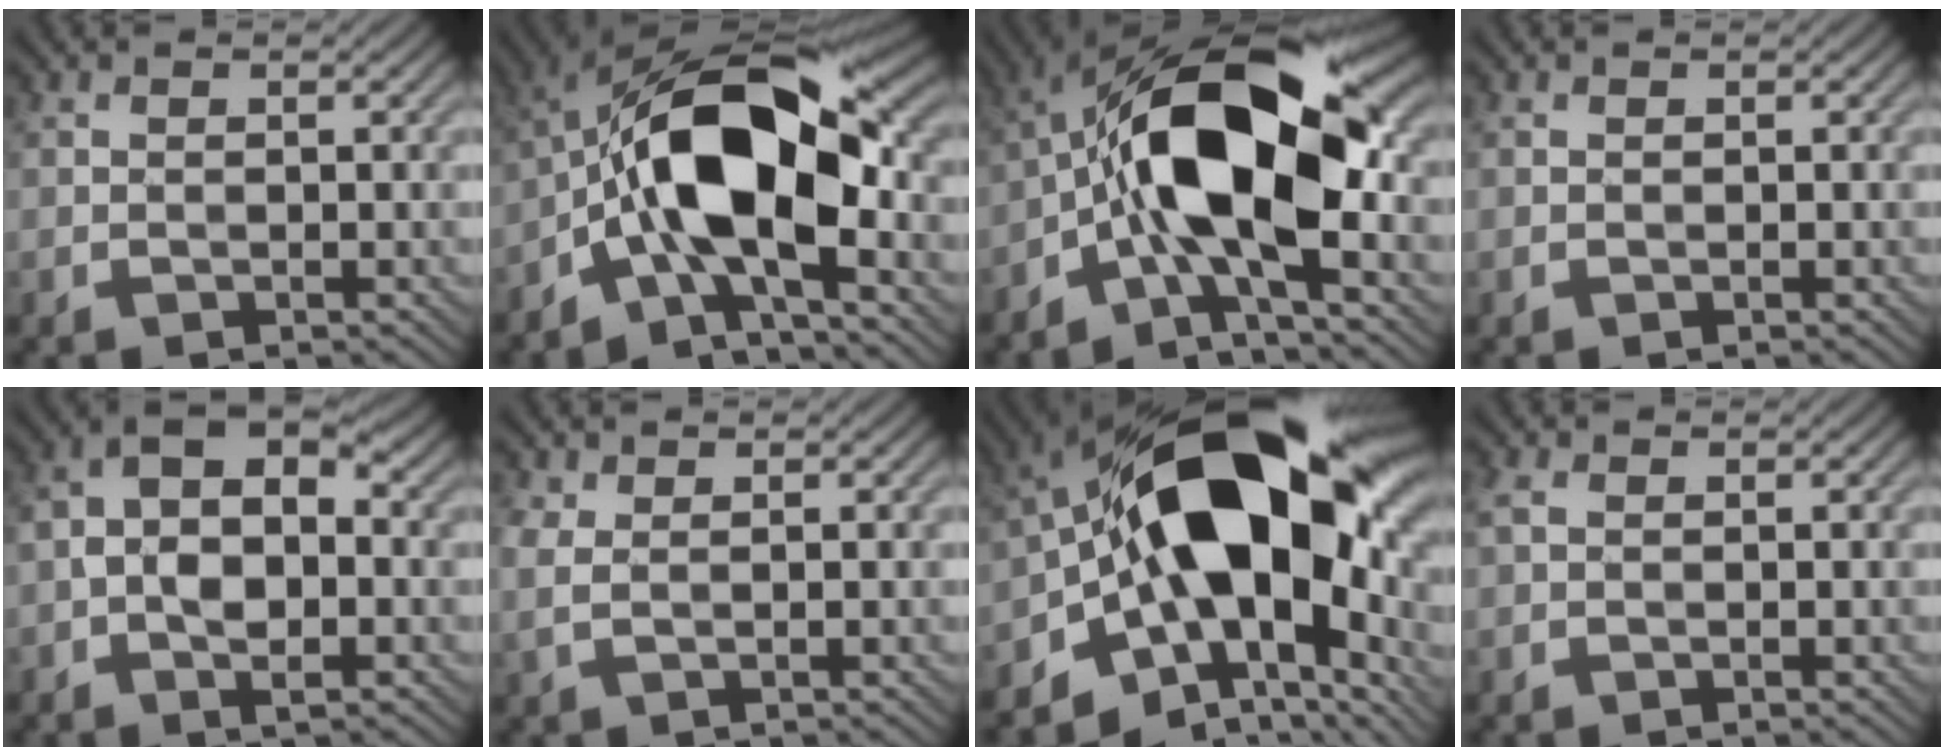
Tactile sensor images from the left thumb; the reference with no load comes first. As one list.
[{"total": 15.4, "force": [-3.1, 6.6, 13.5], "torque": [-0.232, 0.014, -0.067]}, {"total": 16.2, "force": [-2.0, 6.6, 14.6], "torque": [-0.257, 0.022, -0.052]}, {"total": 0.0}, {"total": 8.8, "force": [-1.0, 4.8, 7.3], "torque": [-0.126, 0.014, -0.024]}, {"total": 2.2, "force": [0.5, 1.1, 1.9], "torque": [-0.056, 0.003, 0.008]}, {"total": 19.7, "force": [-0.3, 11.7, 15.9], "torque": [-0.257, 0.002, -0.007]}, {"total": 1.5, "force": [0.3, 1.0, 1.1], "torque": [-0.033, 0.006, 0.000]}]